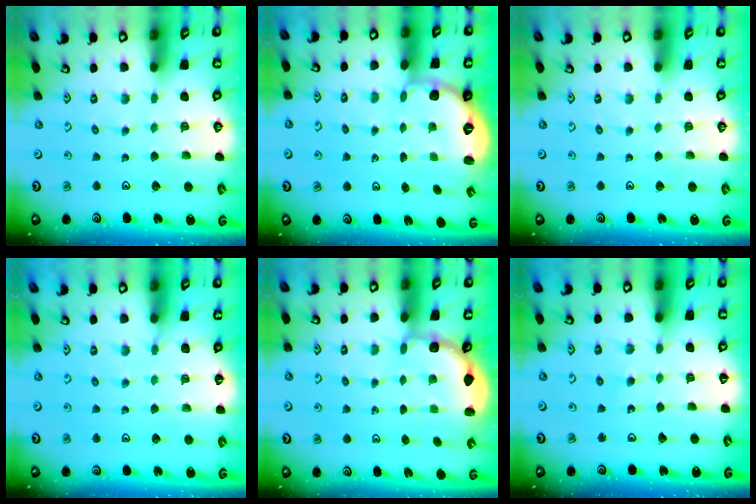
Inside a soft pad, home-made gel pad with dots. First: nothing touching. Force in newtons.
{"total": 3.5, "press": 2.8, "slide": 2.2}
{"total": 0.0}
{"total": 4.5, "press": 4.4, "slide": 0.6}
{"total": 3.0, "press": 2.3, "slide": 1.8}
{"total": 3.5, "press": 3.4, "slide": 0.6}